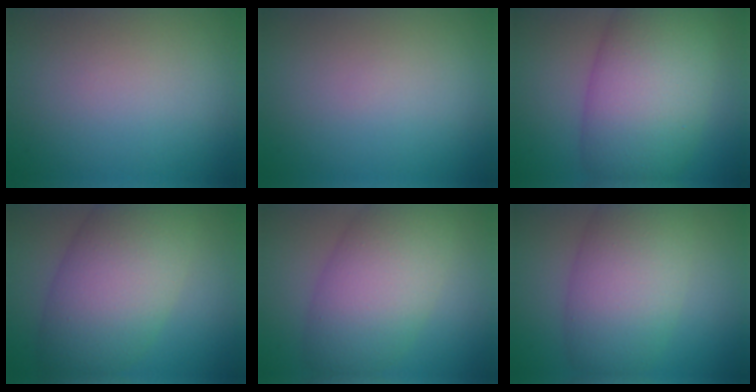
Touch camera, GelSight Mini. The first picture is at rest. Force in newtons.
{"total": 0.0}
{"total": 11.1, "press": 11.1, "slide": 0.3}
{"total": 9.9, "press": 9.9, "slide": 0.5}
{"total": 8.4, "press": 8.3, "slide": 0.4}
{"total": 8.0, "press": 8.0, "slide": 0.4}